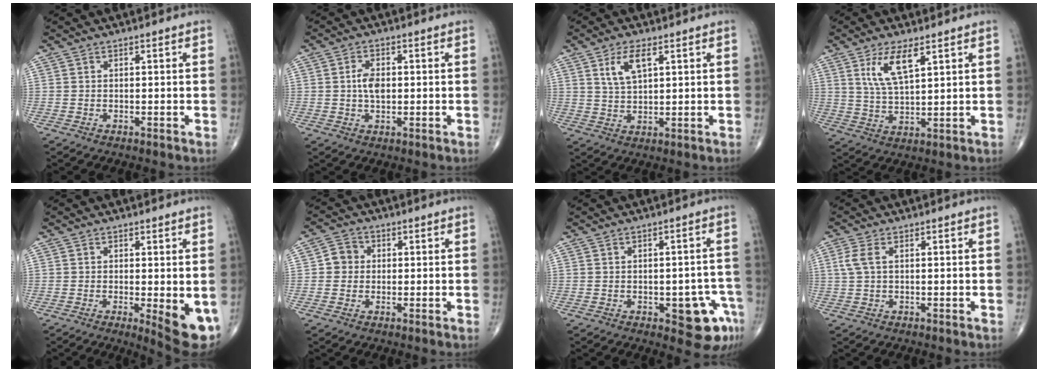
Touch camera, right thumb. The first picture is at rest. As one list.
[{"total": 4.1, "force": [0.1, 2.4, 3.3], "torque": [-0.060, 0.003, -0.001]}, {"total": 5.8, "force": [2.6, 2.5, 4.6], "torque": [-0.087, -0.008, 0.054]}, {"total": 7.7, "force": [3.8, 2.5, 6.3], "torque": [-0.121, -0.018, 0.081]}, {"total": 7.8, "force": [-1.5, 2.2, 7.3], "torque": [-0.093, -0.019, -0.018]}, {"total": 3.8, "force": [0.1, 3.5, 1.3], "torque": [-0.003, 0.008, -0.007]}, {"total": 8.3, "force": [-3.5, 3.5, 6.7], "torque": [-0.050, 0.018, -0.035]}, {"total": 2.8, "force": [0.6, 1.2, 2.5], "torque": [-0.074, 0.012, 0.016]}]